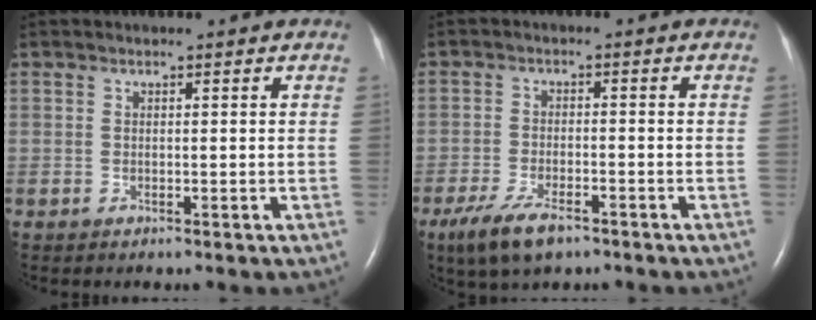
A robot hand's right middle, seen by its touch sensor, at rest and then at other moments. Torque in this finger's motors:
{"motor_torque": [0.86, -0.73, 0.36, 0.10]}